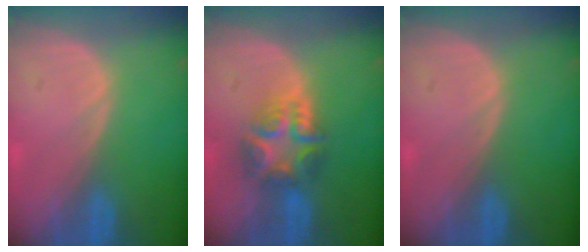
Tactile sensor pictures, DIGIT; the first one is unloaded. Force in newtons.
{"total": 7.6, "press": 6.5, "slide": 3.9}
{"total": 0.0}